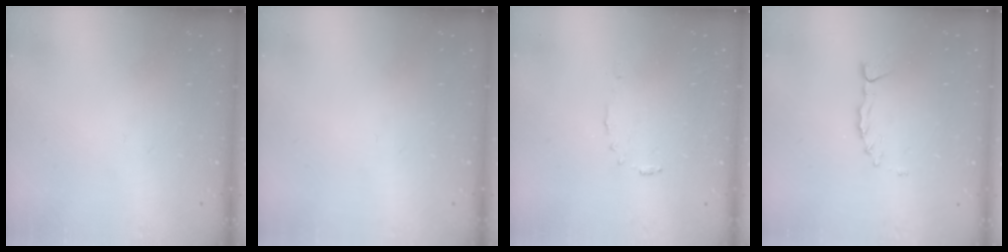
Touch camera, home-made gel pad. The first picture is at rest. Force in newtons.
{"total": 0.0}
{"total": 3.8, "press": 3.8, "slide": 0.4}
{"total": 1.5, "press": 1.5, "slide": 0.2}